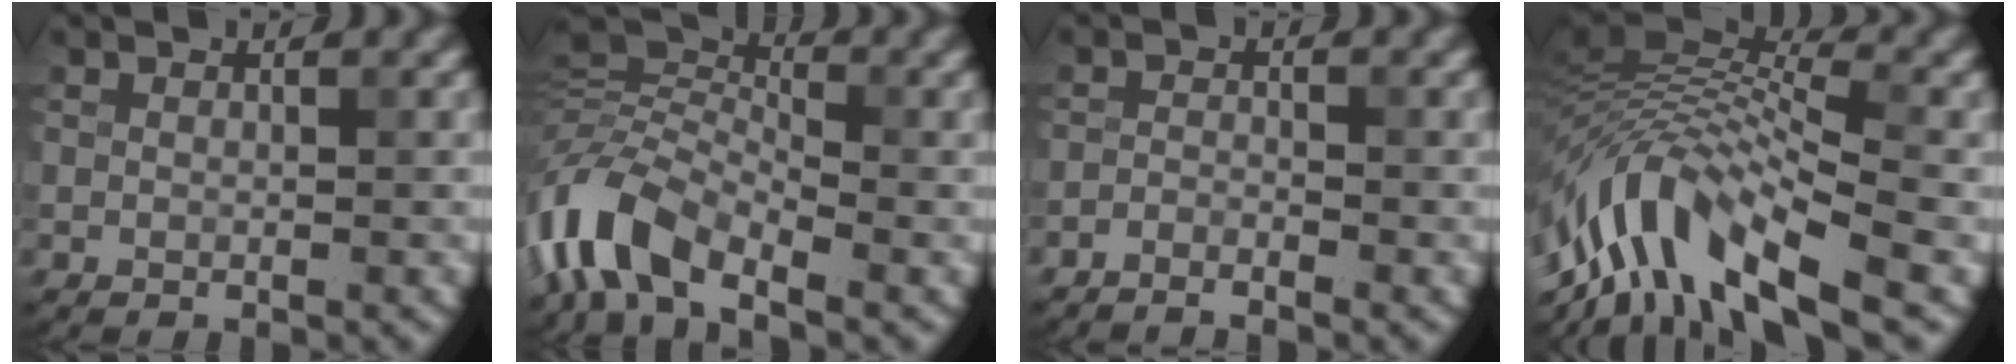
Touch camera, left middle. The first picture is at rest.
{"total": 7.7, "force": [-4.6, 3.4, 5.0], "torque": [-0.113, 0.016, -0.102]}
{"total": 2.0, "force": [-2.0, -0.3, -0.2], "torque": [-0.005, -0.001, -0.030]}
{"total": 11.3, "force": [-5.5, 3.6, 9.2], "torque": [-0.179, 0.026, -0.089]}